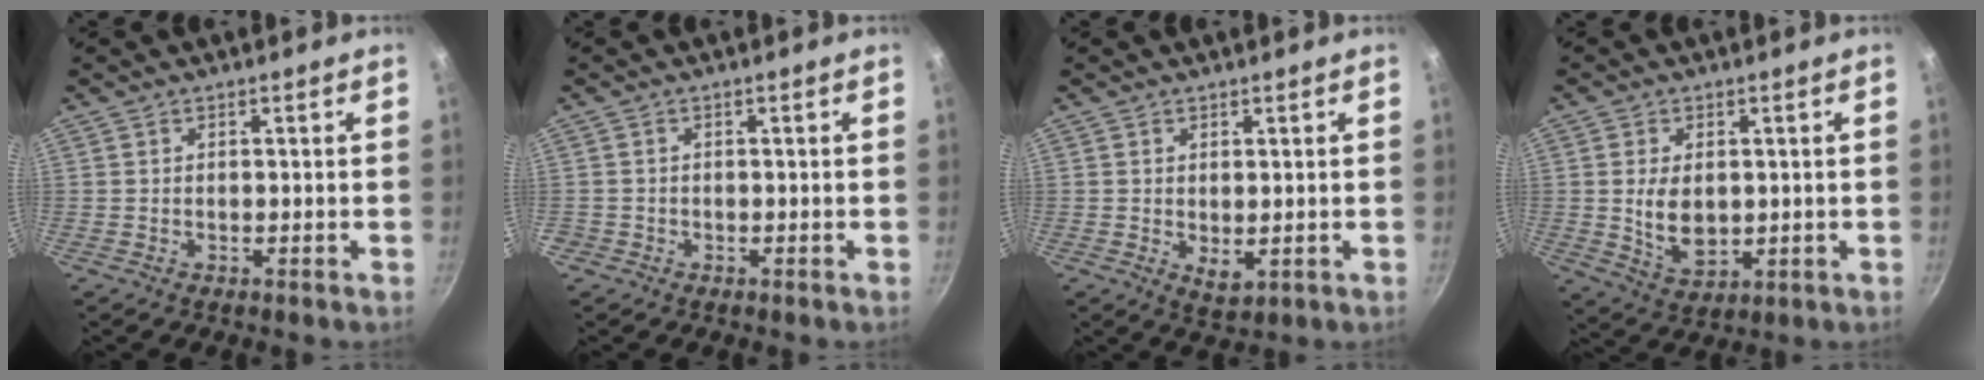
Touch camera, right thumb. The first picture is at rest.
{"total": 1.1, "force": [-0.5, 0.9, 0.1], "torque": [-0.004, 0.003, -0.008]}
{"total": 3.3, "force": [0.2, 2.0, 2.6], "torque": [-0.040, -0.013, 0.007]}
{"total": 8.0, "force": [0.4, 5.2, 6.1], "torque": [-0.101, -0.014, 0.020]}